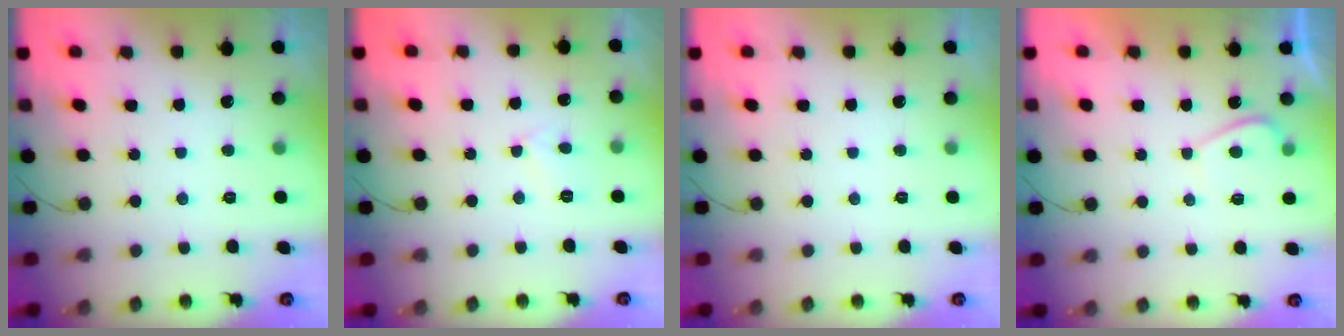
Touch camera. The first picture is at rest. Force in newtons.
{"total": 3.5, "press": 3.5, "slide": 0.4}
{"total": 0.0}
{"total": 1.8, "press": 1.7, "slide": 0.6}